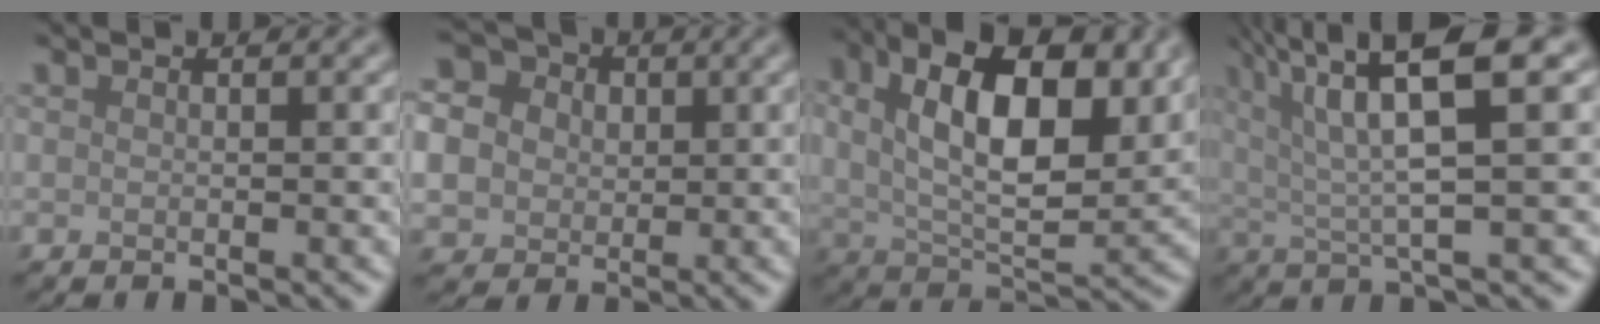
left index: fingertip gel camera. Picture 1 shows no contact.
{"total": 8.7, "force": [1.4, 7.7, 3.8], "torque": [-0.090, 0.023, 0.016]}
{"total": 11.6, "force": [3.4, 5.7, 9.5], "torque": [-0.145, 0.006, 0.052]}
{"total": 9.0, "force": [3.9, 1.9, 7.8], "torque": [-0.129, 0.022, 0.066]}